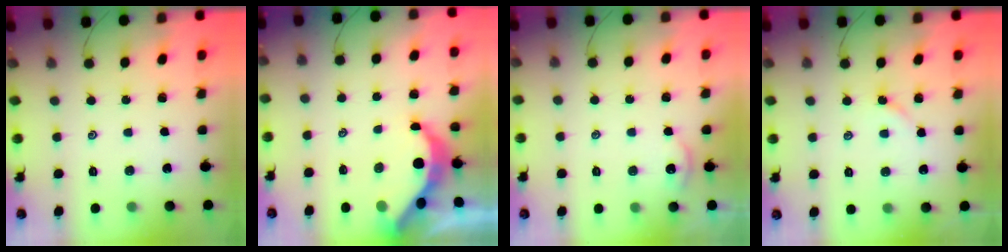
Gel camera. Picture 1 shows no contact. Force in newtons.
{"total": 5.8, "press": 5.7, "slide": 0.8}
{"total": 1.2, "press": 1.2, "slide": 0.2}
{"total": 2.7, "press": 2.7, "slide": 0.4}